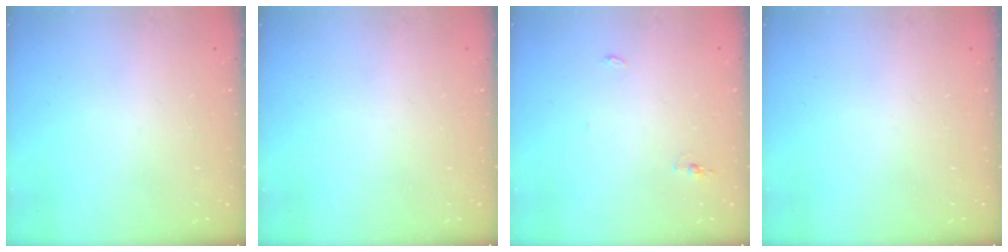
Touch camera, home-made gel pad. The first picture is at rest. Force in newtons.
{"total": 0.0}
{"total": 7.7, "press": 4.4, "slide": 6.4}
{"total": 0.0}